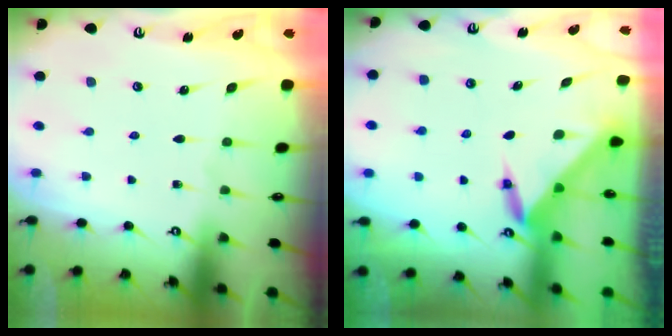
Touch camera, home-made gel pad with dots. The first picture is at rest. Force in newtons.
{"total": 3.2, "press": 3.2, "slide": 0.1}